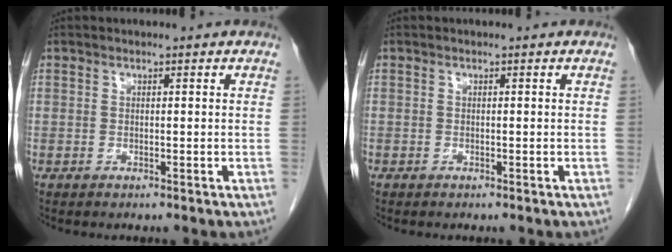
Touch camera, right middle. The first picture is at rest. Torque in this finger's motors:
{"motor_torque": [0.04, -0.27, 0.05, 0.00]}